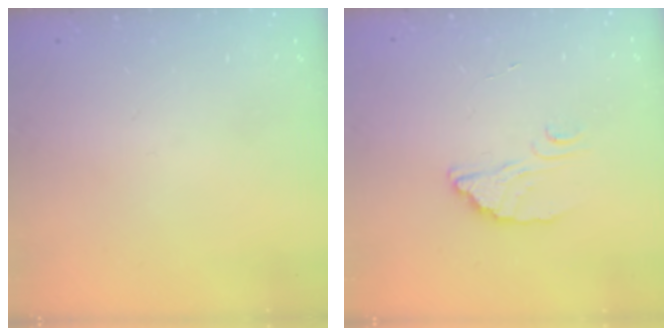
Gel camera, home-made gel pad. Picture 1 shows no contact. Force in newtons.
{"total": 2.6, "press": 2.6, "slide": 0.1}